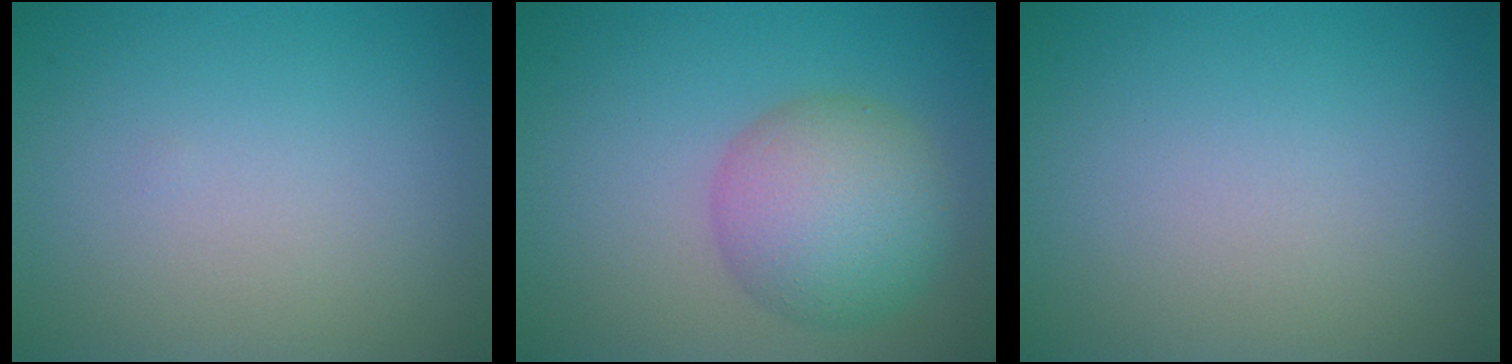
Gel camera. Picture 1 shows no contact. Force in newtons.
{"total": 6.3, "press": 6.3, "slide": 0.1}
{"total": 0.0}